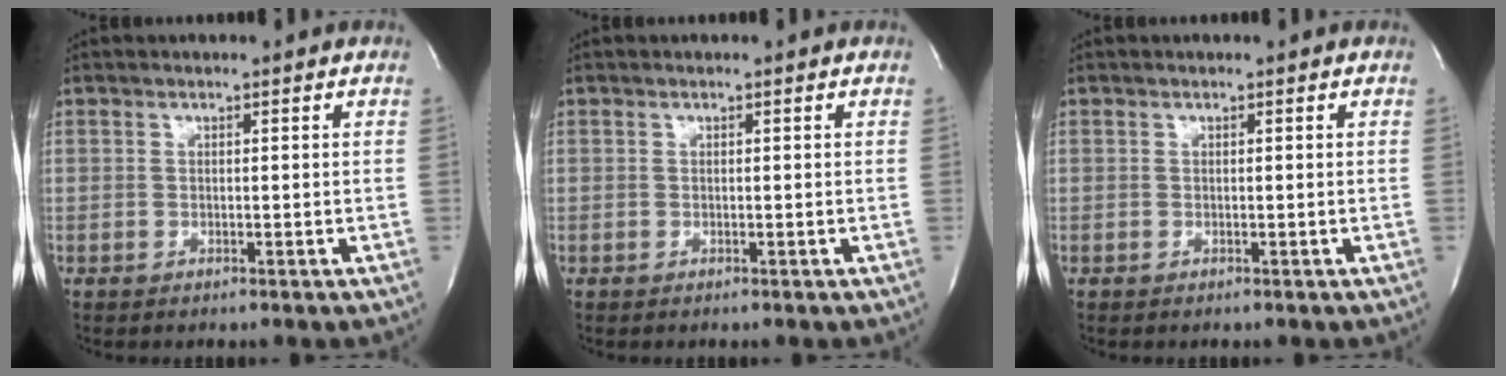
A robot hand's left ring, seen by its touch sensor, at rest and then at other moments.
{"total": 0.0}
{"total": 0.0}